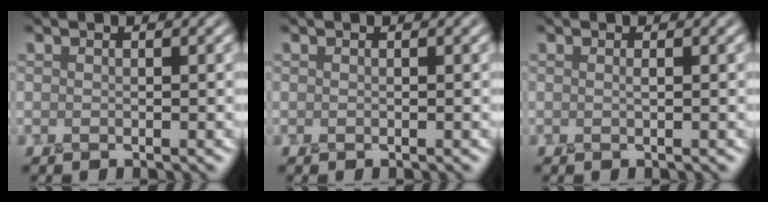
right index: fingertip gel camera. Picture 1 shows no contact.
{"total": 0.0}
{"total": 0.6, "force": [0.1, 0.2, 0.5], "torque": [-0.005, 0.003, -0.001]}